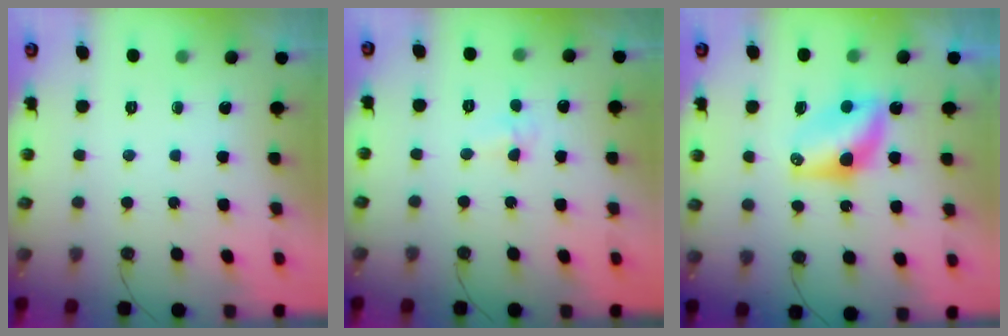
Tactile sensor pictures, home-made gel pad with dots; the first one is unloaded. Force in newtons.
{"total": 3.0, "press": 2.9, "slide": 0.7}
{"total": 7.8, "press": 7.7, "slide": 0.4}